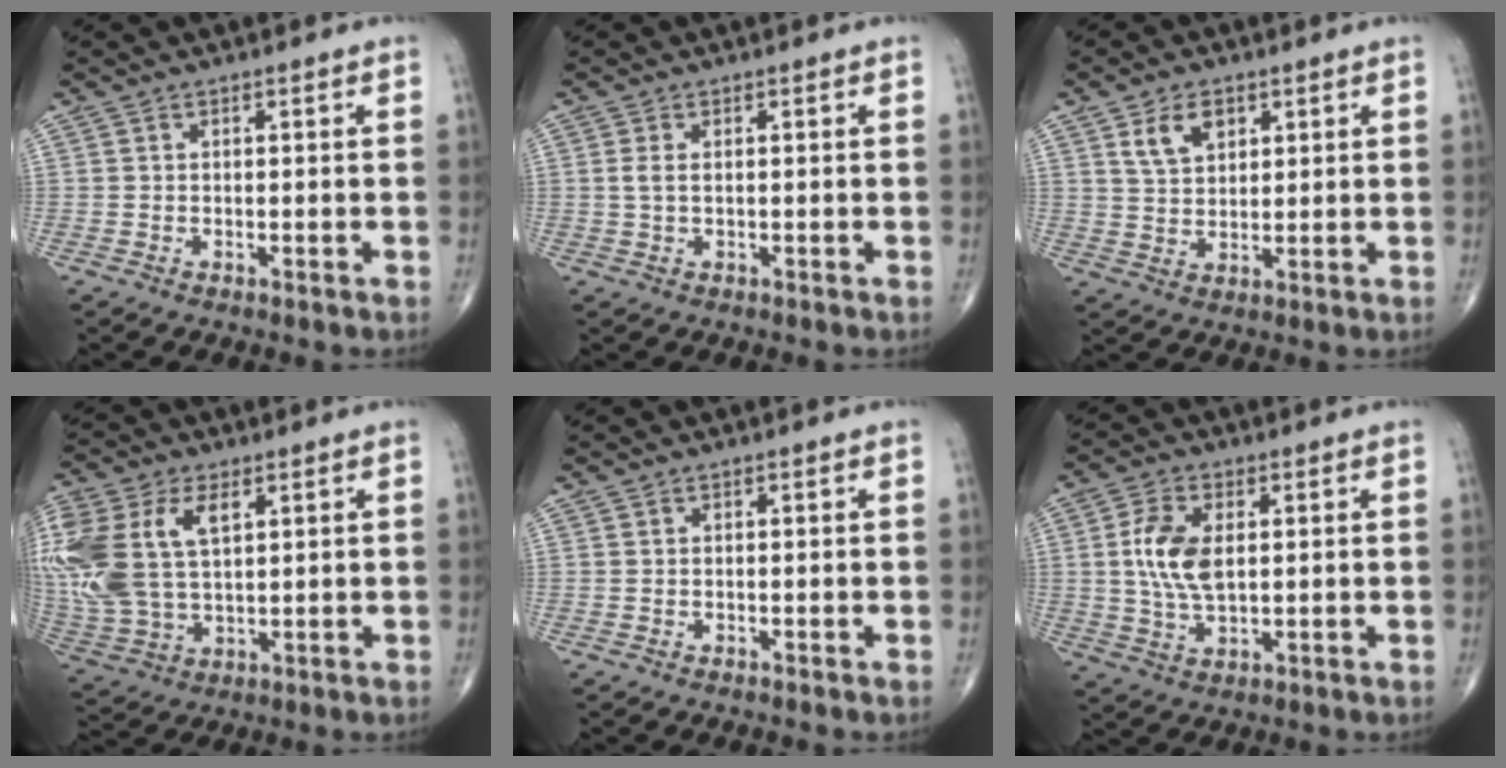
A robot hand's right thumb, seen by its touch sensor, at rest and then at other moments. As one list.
[{"total": 2.0, "force": [0.4, 1.1, 1.7], "torque": [-0.042, 0.004, 0.009]}, {"total": 6.5, "force": [3.1, 4.1, 3.9], "torque": [-0.053, -0.016, 0.059]}, {"total": 20.9, "force": [5.7, 12.5, 15.8], "torque": [-0.384, 0.008, 0.112]}, {"total": 0.0}, {"total": 9.1, "force": [1.3, 5.0, 7.5], "torque": [-0.151, -0.005, 0.028]}]